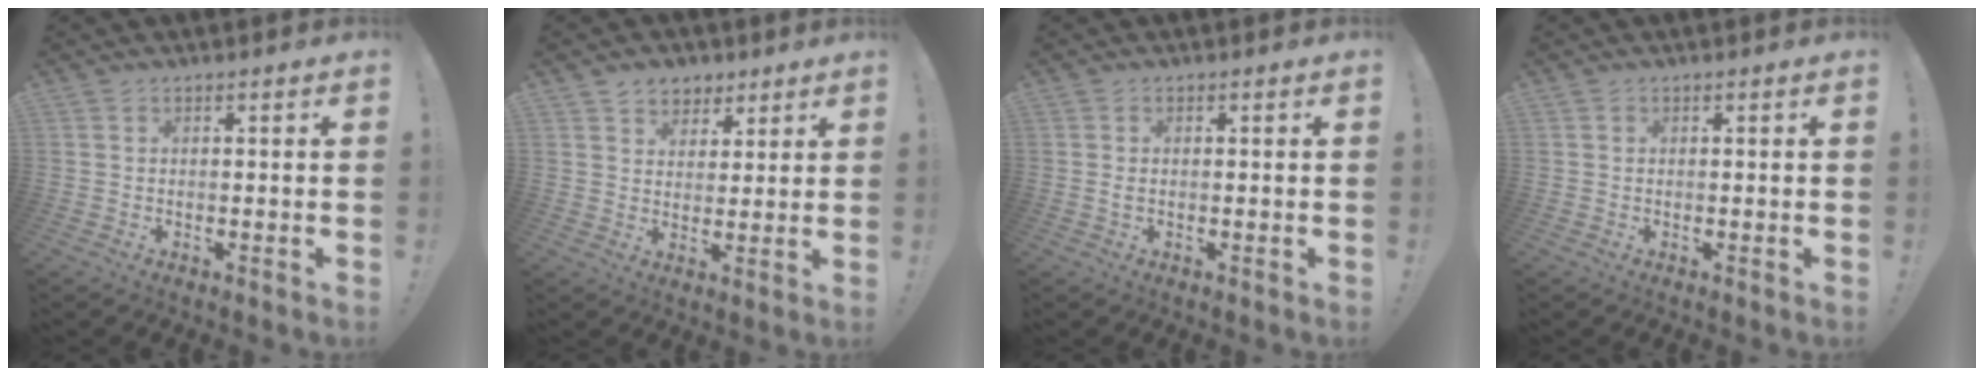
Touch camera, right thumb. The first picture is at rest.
{"total": 6.3, "force": [4.0, 4.8, 0.8], "torque": [-0.002, -0.029, 0.076]}
{"total": 0.8, "force": [0.0, 0.3, 0.7], "torque": [-0.011, 0.000, -0.001]}
{"total": 0.0}